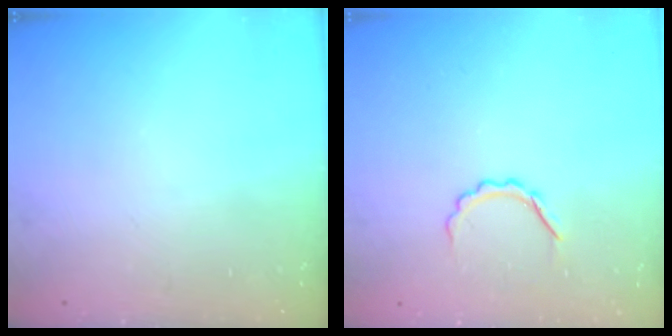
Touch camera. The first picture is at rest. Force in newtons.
{"total": 3.9, "press": 3.8, "slide": 0.6}